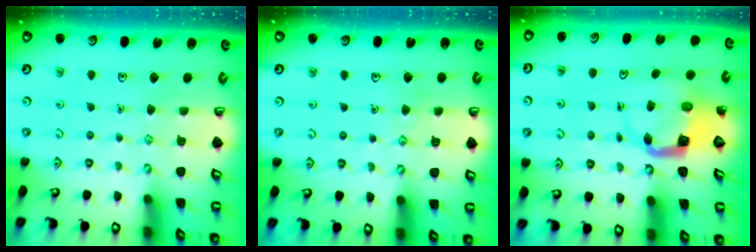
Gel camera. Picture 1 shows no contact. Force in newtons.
{"total": 4.5, "press": 4.4, "slide": 0.4}
{"total": 3.9, "press": 3.9, "slide": 0.4}